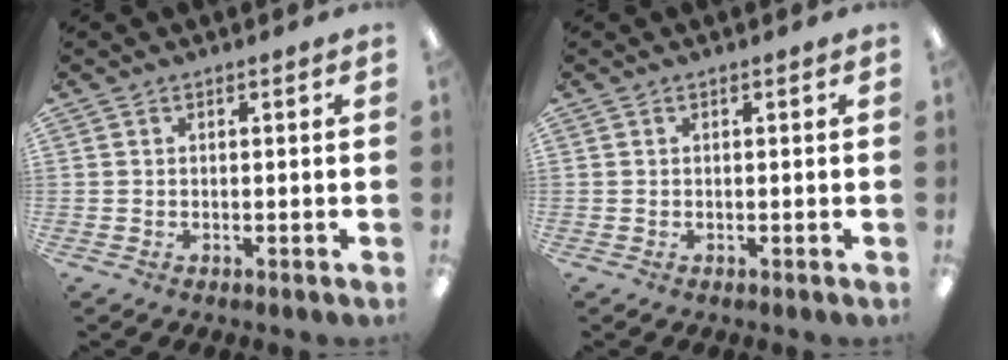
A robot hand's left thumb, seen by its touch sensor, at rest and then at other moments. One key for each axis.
{"total": 0.0}